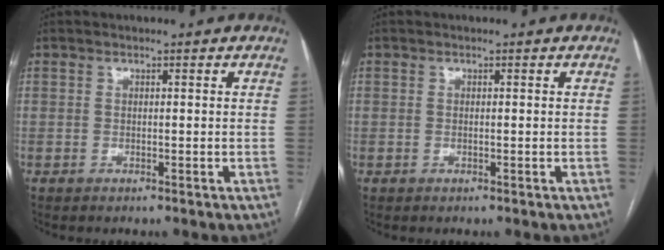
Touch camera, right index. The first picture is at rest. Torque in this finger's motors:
{"motor_torque": [0.14, 0.01, 0.04, 0.00]}